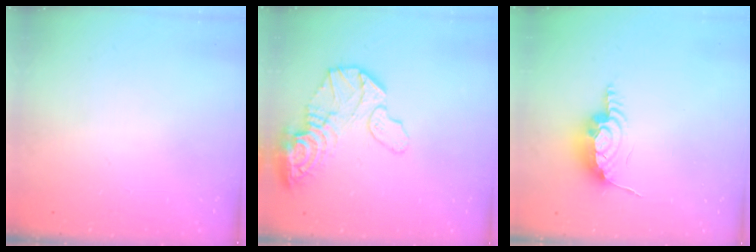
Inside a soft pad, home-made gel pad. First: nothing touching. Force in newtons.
{"total": 14.5, "press": 14.4, "slide": 1.5}
{"total": 11.1, "press": 10.8, "slide": 2.5}